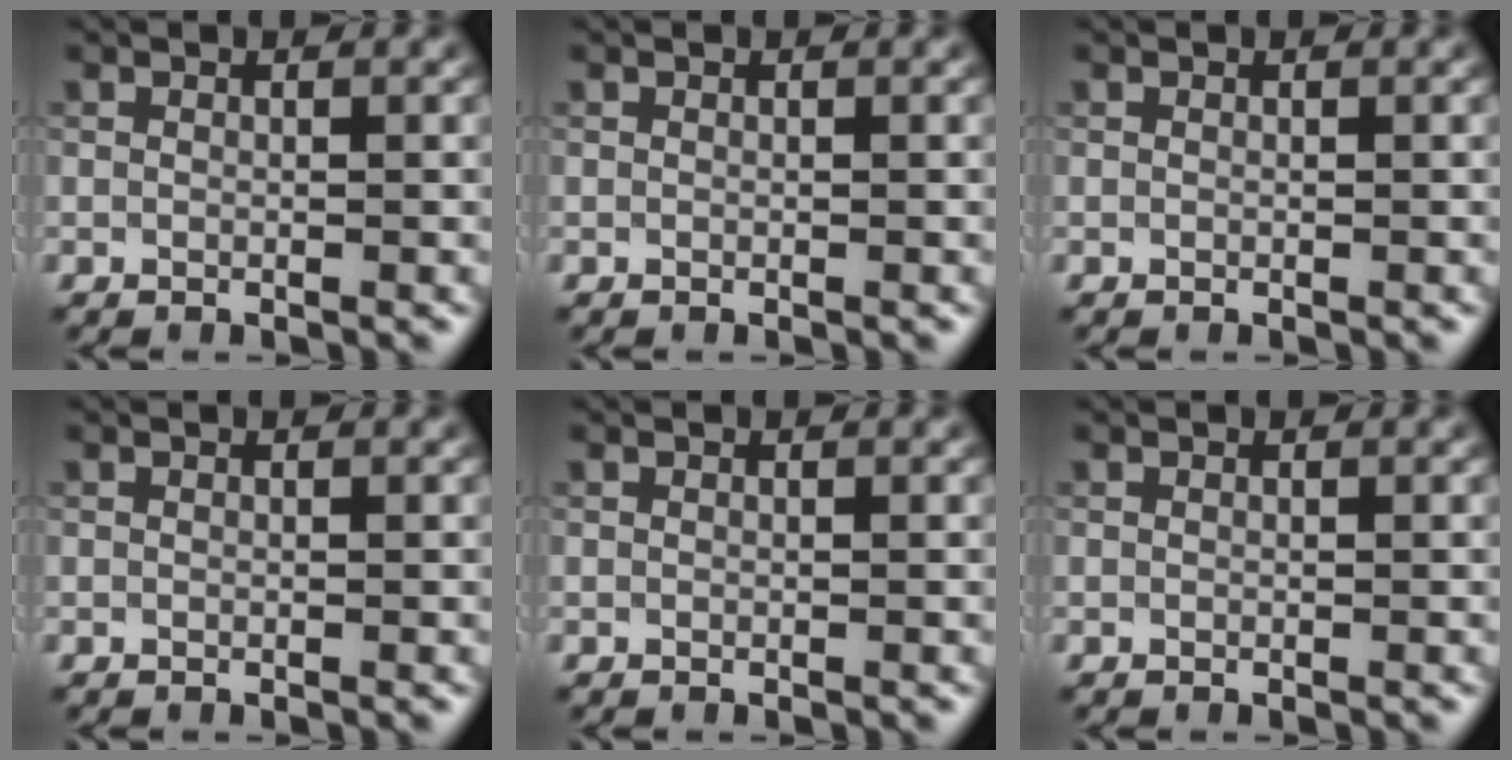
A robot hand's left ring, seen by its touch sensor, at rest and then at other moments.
{"total": 0.0}
{"total": 0.0}
{"total": 0.0}
{"total": 0.0}
{"total": 0.0}